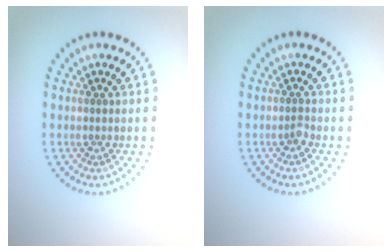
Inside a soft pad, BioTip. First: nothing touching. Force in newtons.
{"total": 0.8, "press": 0.6, "slide": 0.5}